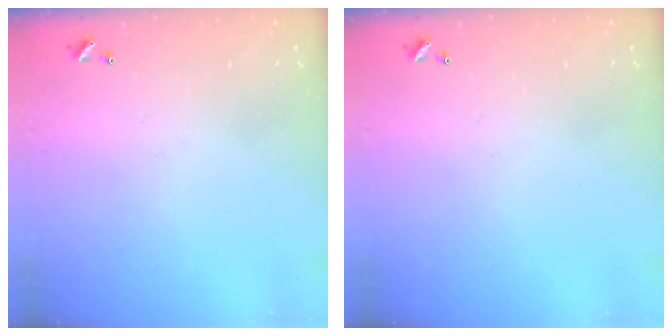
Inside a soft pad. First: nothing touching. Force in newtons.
{"total": 0.0}